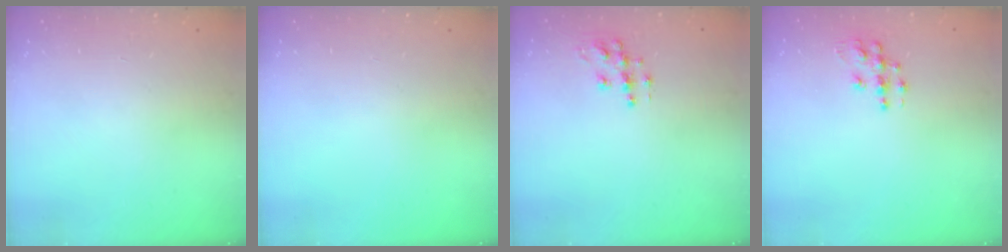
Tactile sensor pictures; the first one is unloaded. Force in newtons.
{"total": 0.0}
{"total": 8.7, "press": 8.7, "slide": 0.5}
{"total": 7.9, "press": 7.9, "slide": 0.3}